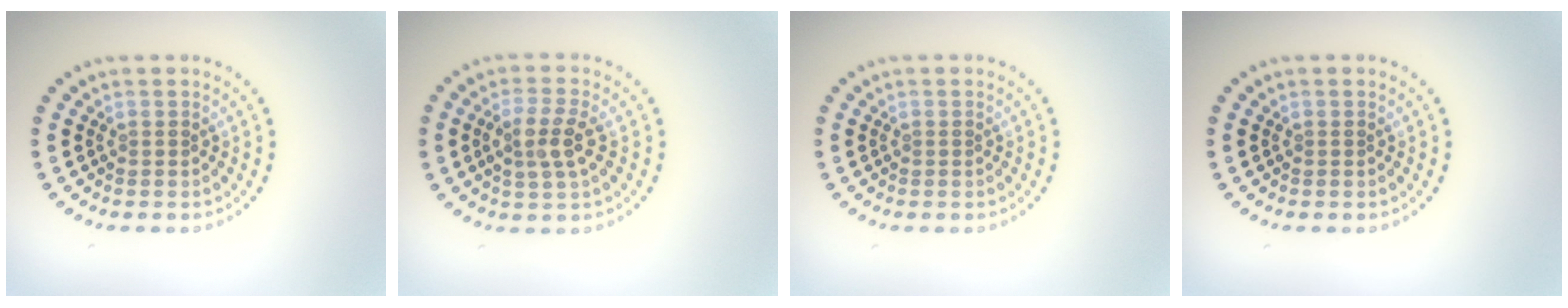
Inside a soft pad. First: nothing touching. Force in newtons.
{"total": 2.8, "press": 2.6, "slide": 1.1}
{"total": 0.0}
{"total": 0.0}